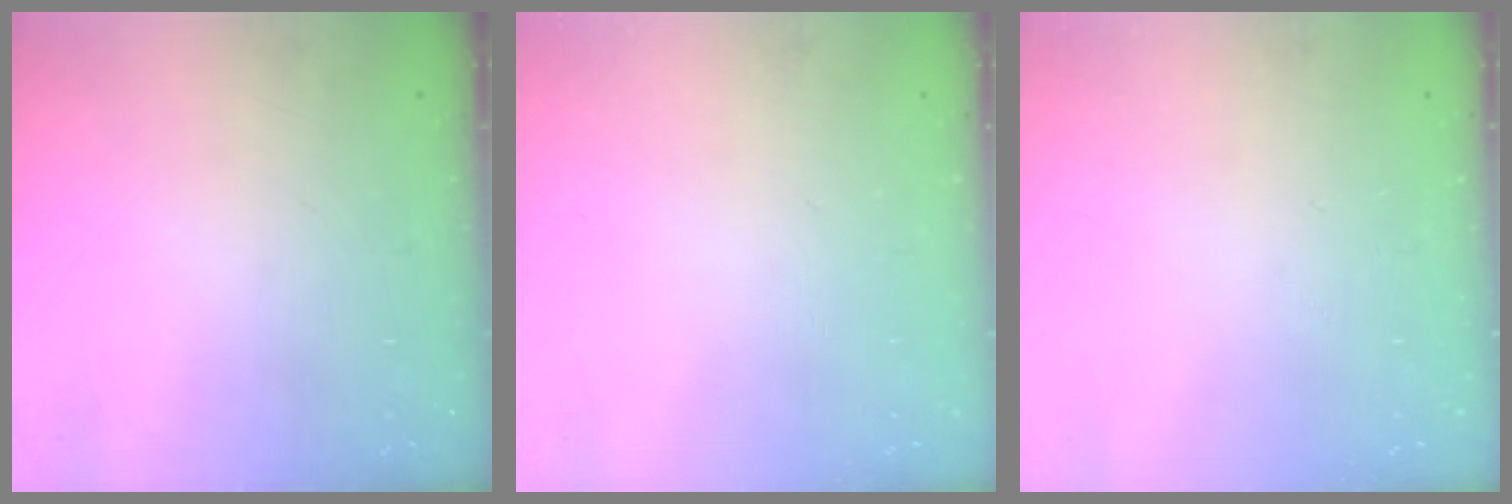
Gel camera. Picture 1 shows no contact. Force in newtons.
{"total": 0.0}
{"total": 0.0}